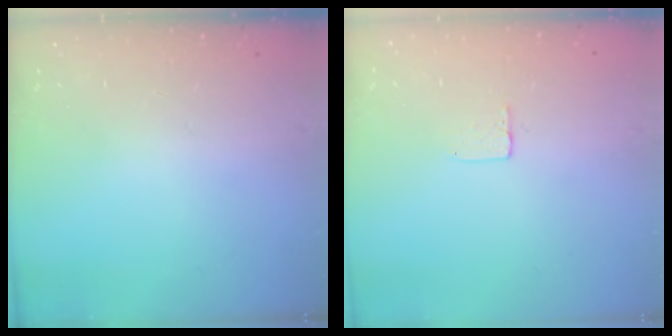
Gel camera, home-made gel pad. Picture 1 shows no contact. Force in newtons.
{"total": 3.9, "press": 3.9, "slide": 0.1}